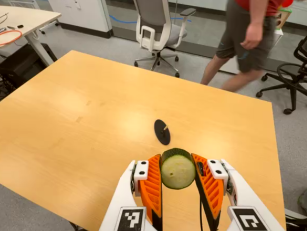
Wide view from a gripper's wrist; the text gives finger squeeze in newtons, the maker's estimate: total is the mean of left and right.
{"total": 11.3, "left": 10.8, "right": 11.8}